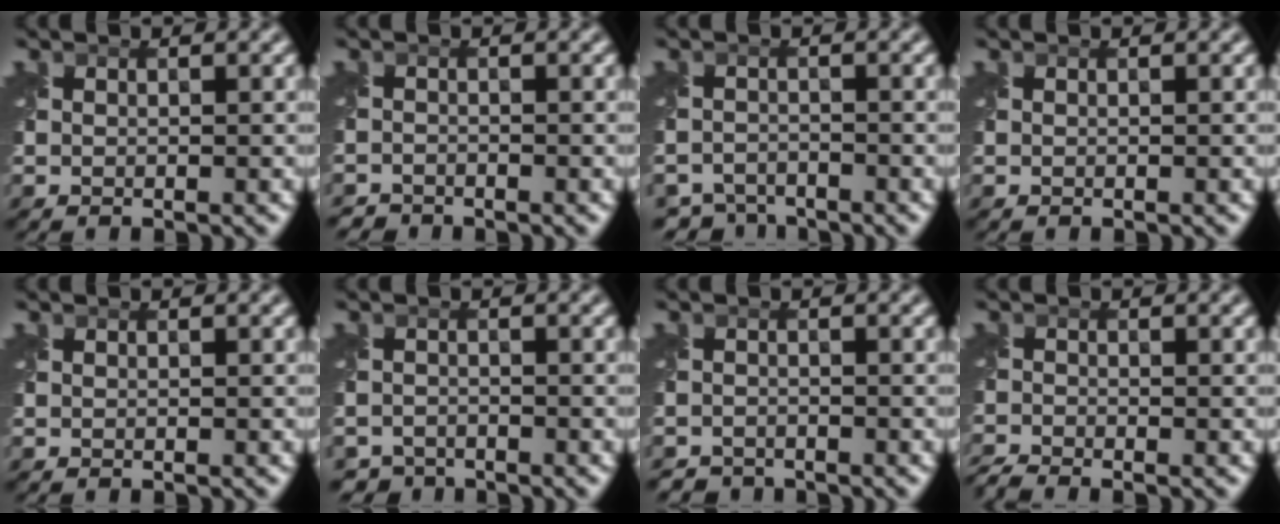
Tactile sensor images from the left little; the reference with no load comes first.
{"total": 1.7, "force": [-1.6, 0.1, -0.6], "torque": [0.019, -0.005, -0.034]}
{"total": 3.8, "force": [-3.7, 0.9, 0.2], "torque": [0.003, -0.012, -0.071]}
{"total": 0.0}
{"total": 0.0}
{"total": 2.6, "force": [-2.5, 0.6, -0.2], "torque": [0.010, -0.009, -0.050]}
{"total": 1.9, "force": [-1.9, 0.3, -0.5], "torque": [0.020, -0.006, -0.039]}
{"total": 2.2, "force": [-2.2, -0.2, 0.2], "torque": [-0.007, -0.013, -0.055]}